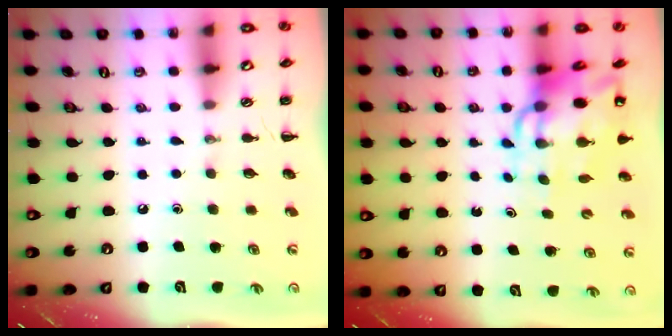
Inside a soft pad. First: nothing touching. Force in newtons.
{"total": 10.4, "press": 10.0, "slide": 2.7}